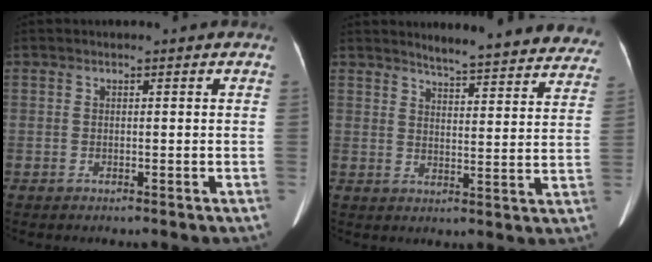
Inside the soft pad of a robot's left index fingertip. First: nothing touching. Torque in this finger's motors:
{"motor_torque": [-0.20, -0.60, 0.03, 0.02]}